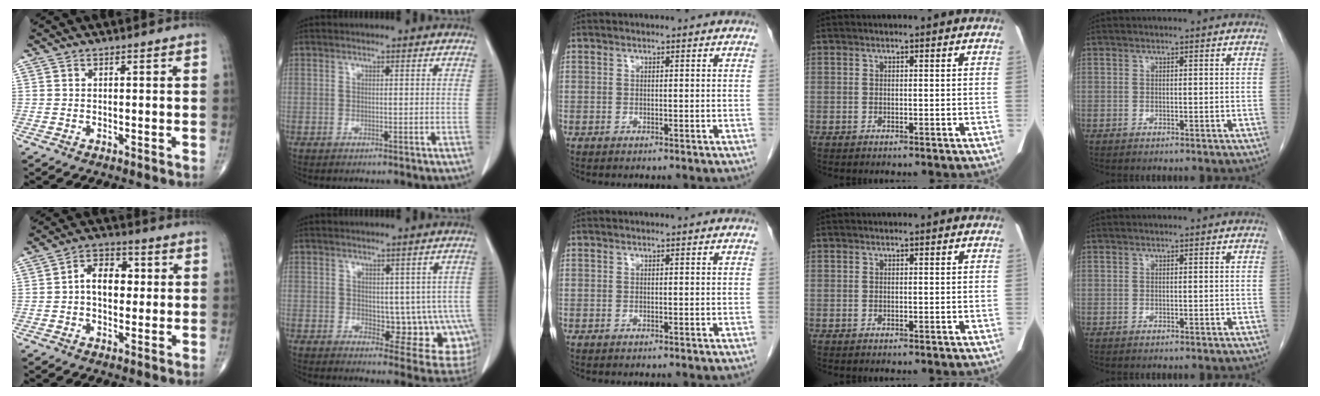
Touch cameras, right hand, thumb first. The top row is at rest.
{"thumb": {"total": 7.7, "force": [0.6, 5.1, 5.7], "torque": [-0.071, 0.017, 0.003]}, "index": {"total": 10.3, "force": [-0.7, 5.6, 8.7], "torque": [-0.083, 0.001, 0.003]}}